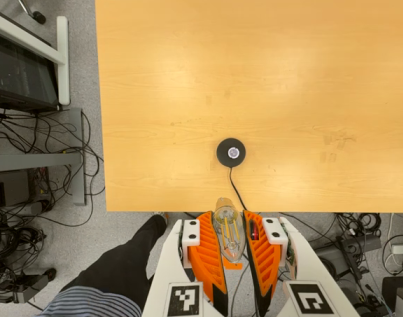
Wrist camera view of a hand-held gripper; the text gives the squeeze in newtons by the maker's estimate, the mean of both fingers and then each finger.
{"total": 20.7, "left": 24.8, "right": 16.5}